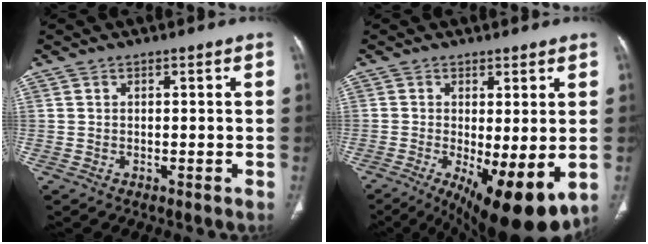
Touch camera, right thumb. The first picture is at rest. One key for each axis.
{"total": 13.5, "fx": -3.6, "fy": 4.2, "fz": 12.3, "tx": -0.176, "ty": -0.026, "tz": -0.039}